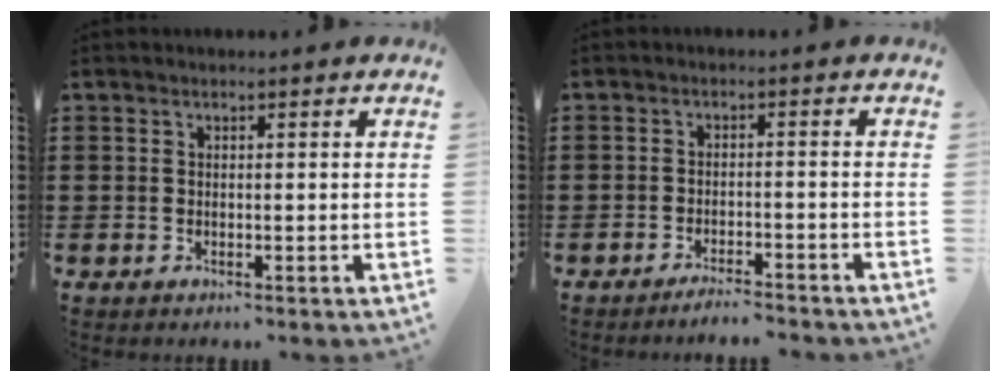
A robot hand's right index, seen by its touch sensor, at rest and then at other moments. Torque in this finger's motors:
{"motor_torque": [0.63, 1.37, -0.45, -0.07]}